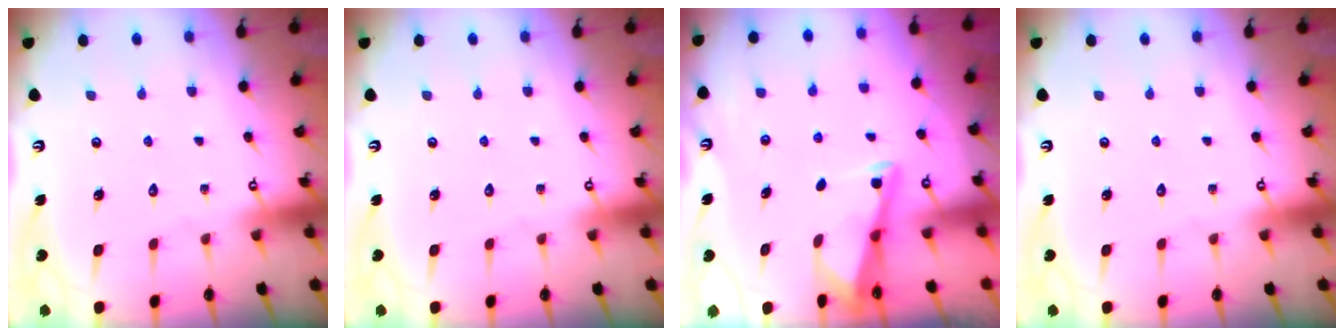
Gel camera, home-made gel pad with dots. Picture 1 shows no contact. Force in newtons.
{"total": 0.0}
{"total": 2.8, "press": 2.8, "slide": 0.3}
{"total": 0.0}